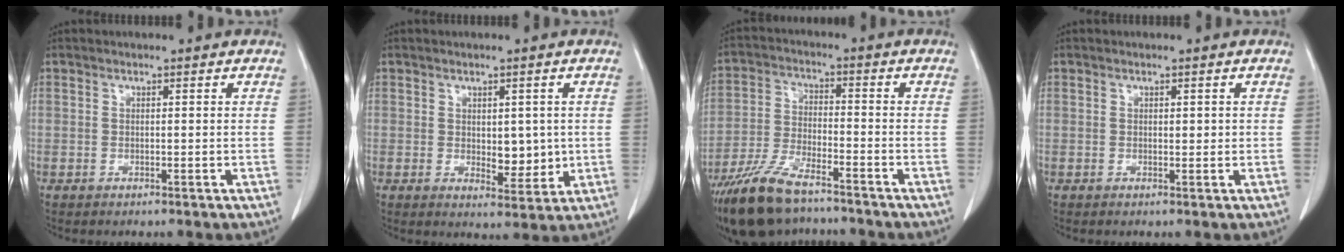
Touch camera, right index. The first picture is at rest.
{"total": 5.0, "force": [0.2, 2.6, 4.2], "torque": [-0.053, -0.009, 0.016]}
{"total": 12.2, "force": [-9.5, 3.4, 6.8], "torque": [-0.140, -0.019, -0.175]}
{"total": 1.0, "force": [0.2, 0.5, 0.8], "torque": [-0.010, 0.000, 0.003]}